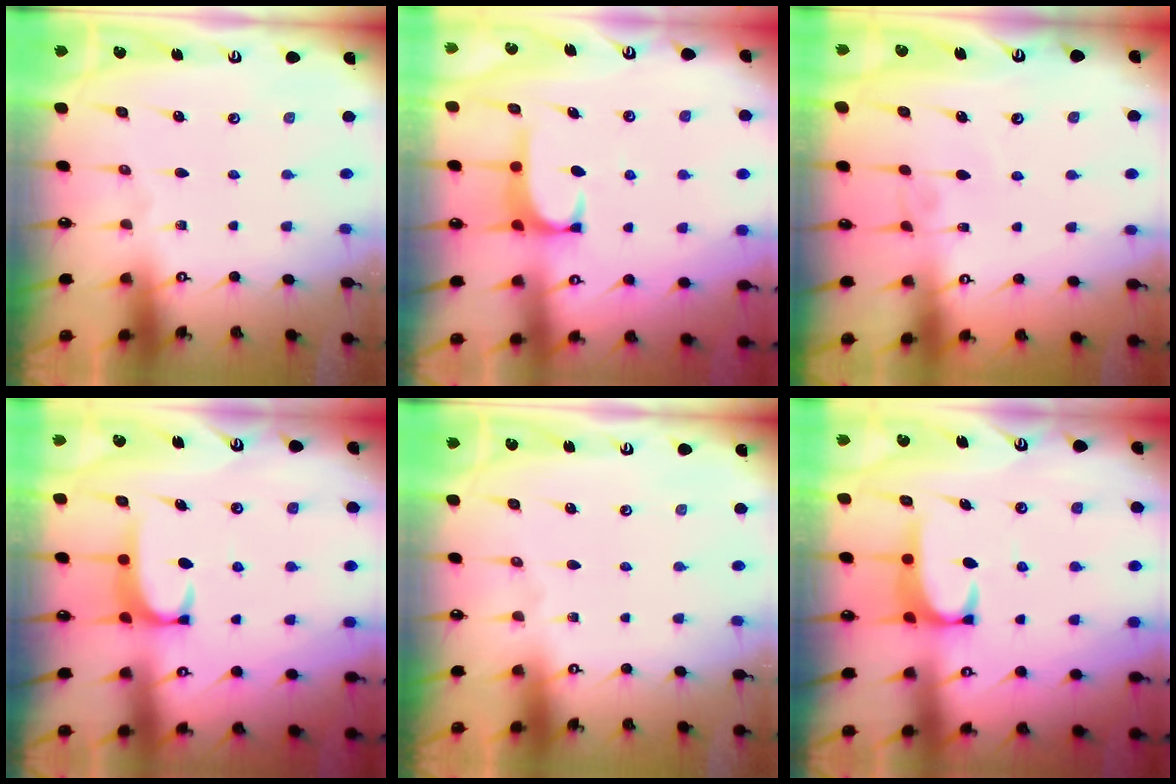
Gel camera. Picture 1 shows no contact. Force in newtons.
{"total": 1.3, "press": 1.1, "slide": 0.6}
{"total": 3.2, "press": 3.2, "slide": 0.2}
{"total": 2.0, "press": 1.9, "slide": 0.6}
{"total": 0.0}
{"total": 2.7, "press": 2.6, "slide": 0.7}